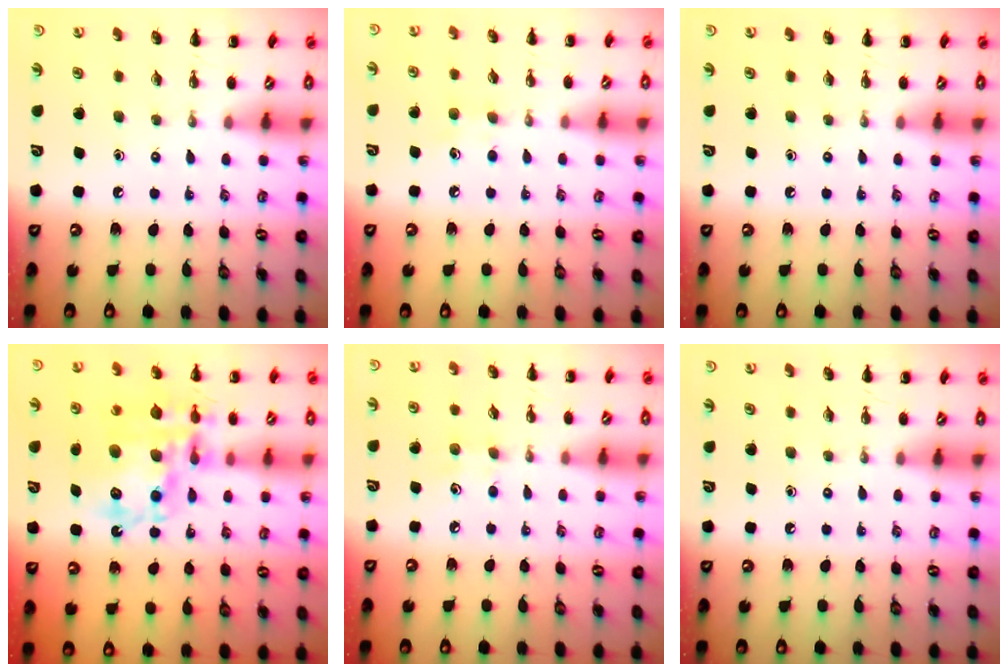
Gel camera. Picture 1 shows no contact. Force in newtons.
{"total": 5.0, "press": 4.8, "slide": 1.5}
{"total": 0.0}
{"total": 19.0, "press": 18.5, "slide": 4.3}
{"total": 5.8, "press": 5.6, "slide": 1.7}
{"total": 0.0}